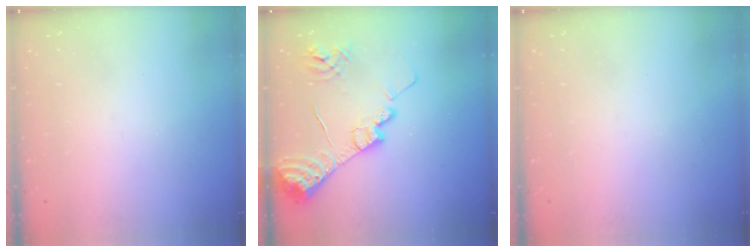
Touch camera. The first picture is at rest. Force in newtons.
{"total": 15.5, "press": 15.4, "slide": 1.5}
{"total": 0.0}